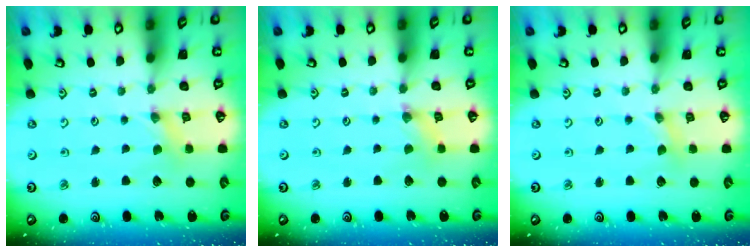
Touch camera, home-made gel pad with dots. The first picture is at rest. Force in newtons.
{"total": 1.2, "press": 1.2, "slide": 0.3}
{"total": 1.7, "press": 1.7, "slide": 0.3}